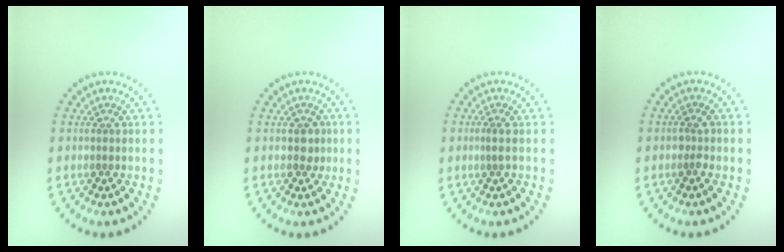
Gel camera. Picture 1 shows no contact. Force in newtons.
{"total": 1.2, "press": 1.2, "slide": 0.3}
{"total": 0.6, "press": 0.4, "slide": 0.5}
{"total": 0.9, "press": 0.8, "slide": 0.4}